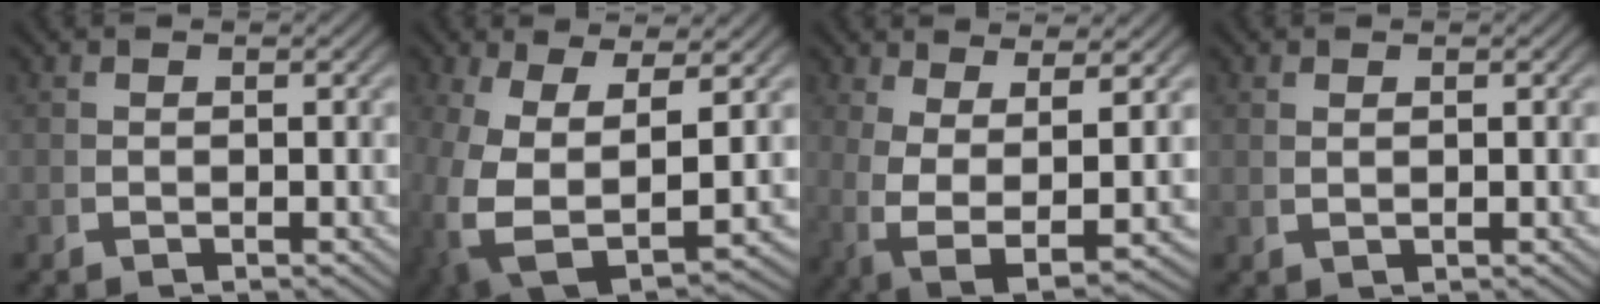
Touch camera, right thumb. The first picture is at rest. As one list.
[{"total": 10.4, "force": [-1.5, 6.6, 7.8], "torque": [-0.195, -0.058, 0.010]}, {"total": 8.3, "force": [-0.7, 5.1, 6.6], "torque": [-0.155, -0.041, 0.010]}, {"total": 0.7, "force": [0.6, -0.2, 0.4], "torque": [-0.007, 0.004, 0.015]}]